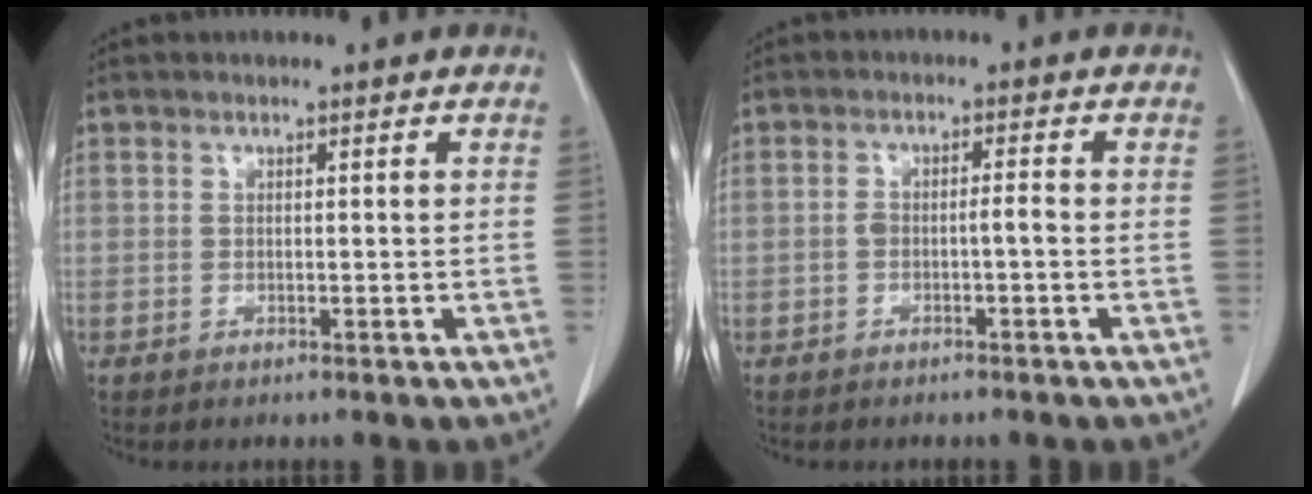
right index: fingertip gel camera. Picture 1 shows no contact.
{"total": 2.3, "force": [-0.7, 0.5, 2.1], "torque": [-0.038, 0.007, -0.012]}